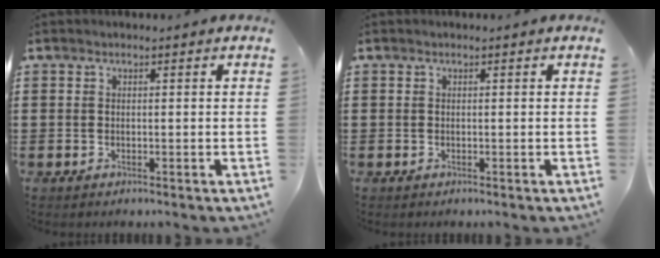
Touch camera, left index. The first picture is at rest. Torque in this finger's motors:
{"motor_torque": [-0.02, 0.00, 0.00, -0.01]}